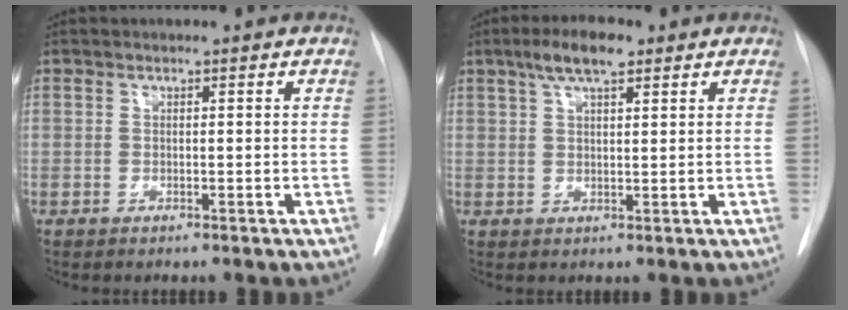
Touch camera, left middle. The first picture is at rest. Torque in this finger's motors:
{"motor_torque": [0.66, -0.49, 0.07, 0.08]}